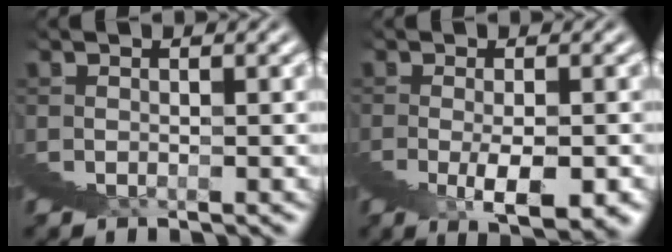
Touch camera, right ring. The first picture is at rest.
{"total": 3.0, "force": [0.2, -1.0, 2.9], "torque": [-0.032, 0.015, 0.003]}